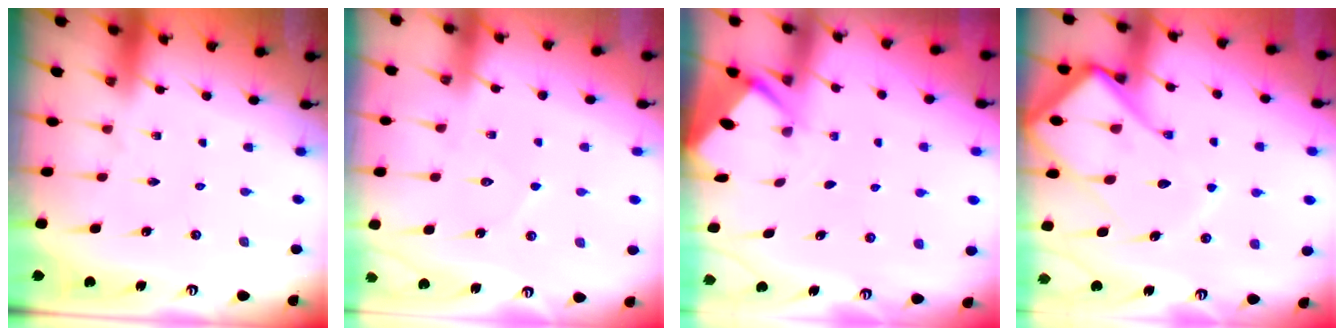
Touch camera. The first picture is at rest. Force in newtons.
{"total": 5.6, "press": 5.5, "slide": 0.7}
{"total": 2.7, "press": 2.7, "slide": 0.3}
{"total": 17.7, "press": 17.6, "slide": 1.8}